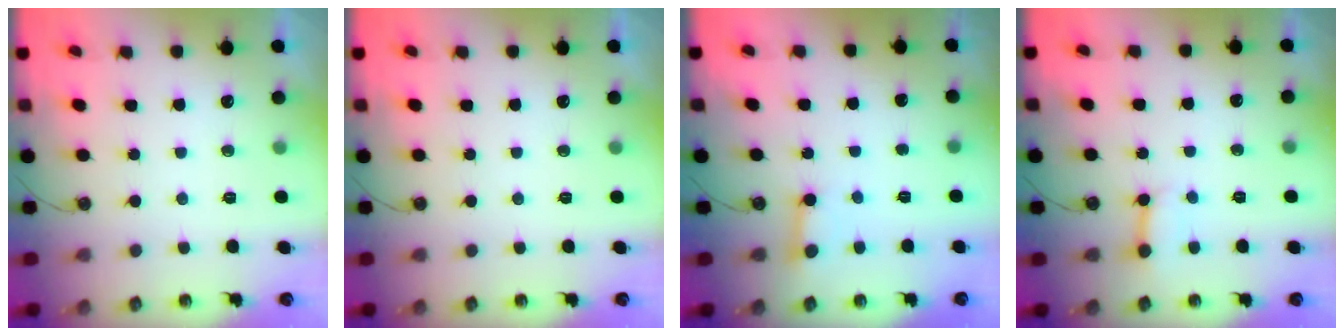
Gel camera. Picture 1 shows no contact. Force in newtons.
{"total": 0.0}
{"total": 3.0, "press": 3.0, "slide": 0.2}
{"total": 4.0, "press": 4.0, "slide": 0.4}